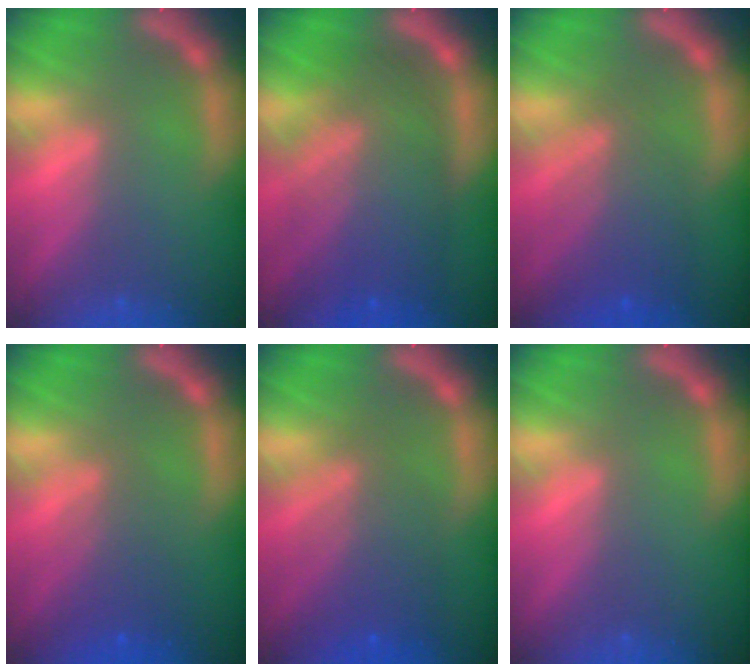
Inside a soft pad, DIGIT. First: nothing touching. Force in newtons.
{"total": 10.0}
{"total": 5.5}
{"total": 3.6}
{"total": 5.5}
{"total": 0.0}